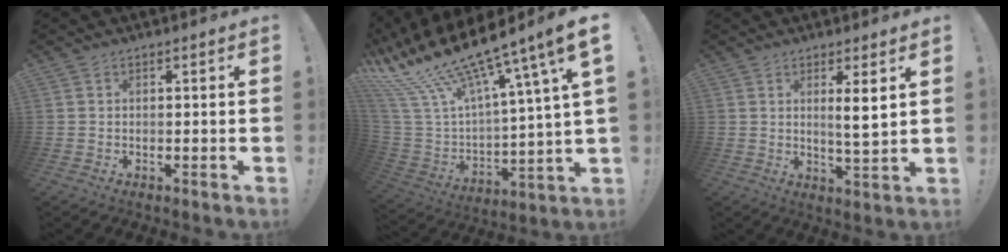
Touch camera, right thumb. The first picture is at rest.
{"total": 20.9, "force": [15.1, 7.2, 12.5], "torque": [-0.241, -0.114, 0.279]}
{"total": 5.2, "force": [2.4, 0.1, 4.7], "torque": [-0.063, -0.021, 0.032]}